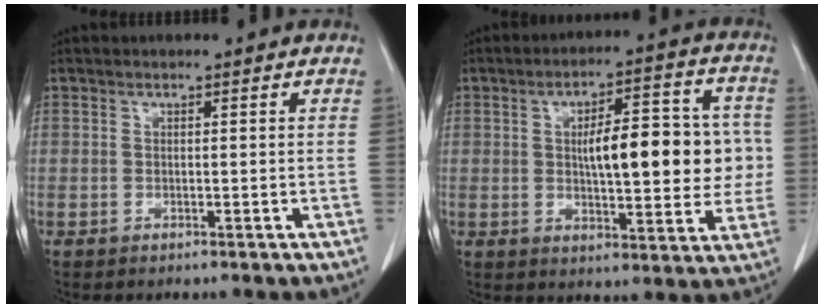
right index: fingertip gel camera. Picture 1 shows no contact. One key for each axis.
{"total": 14.2, "fx": 1.0, "fy": 4.9, "fz": 13.3, "tx": -0.188, "ty": 0.031, "tz": 0.021}